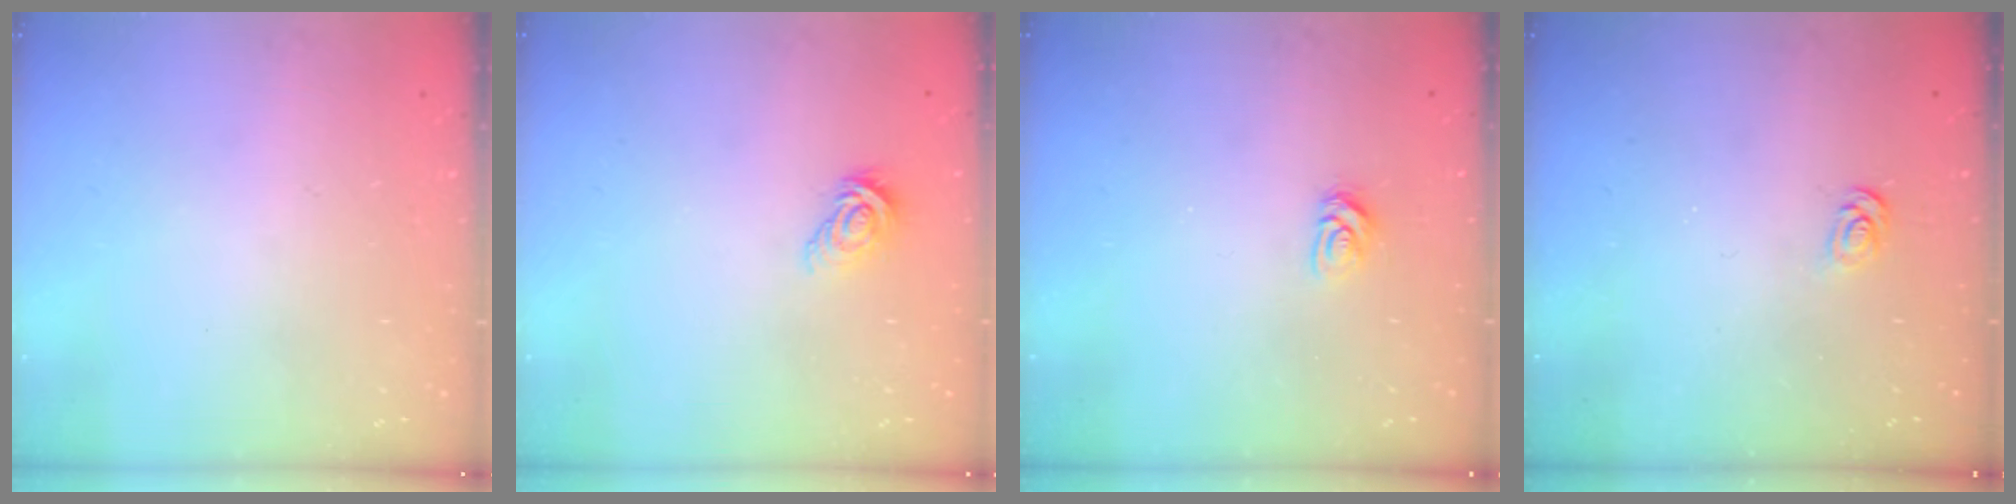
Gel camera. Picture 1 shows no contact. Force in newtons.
{"total": 7.2, "press": 7.1, "slide": 0.3}
{"total": 3.2, "press": 3.2, "slide": 0.5}
{"total": 2.5, "press": 2.5, "slide": 0.3}